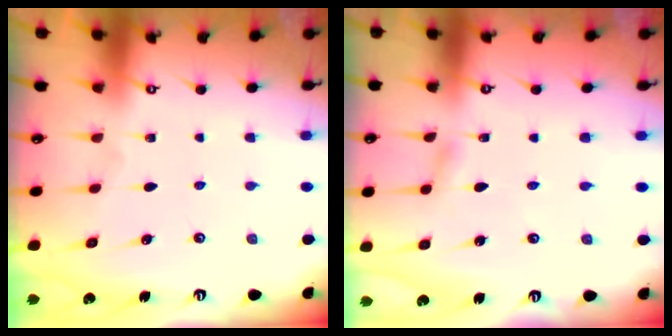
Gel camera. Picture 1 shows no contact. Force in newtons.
{"total": 2.9, "press": 2.9, "slide": 0.3}